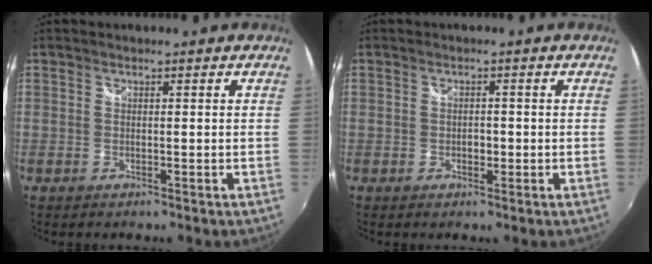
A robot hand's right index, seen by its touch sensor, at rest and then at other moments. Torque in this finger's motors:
{"motor_torque": [0.12, -0.08, 0.10, 0.02]}